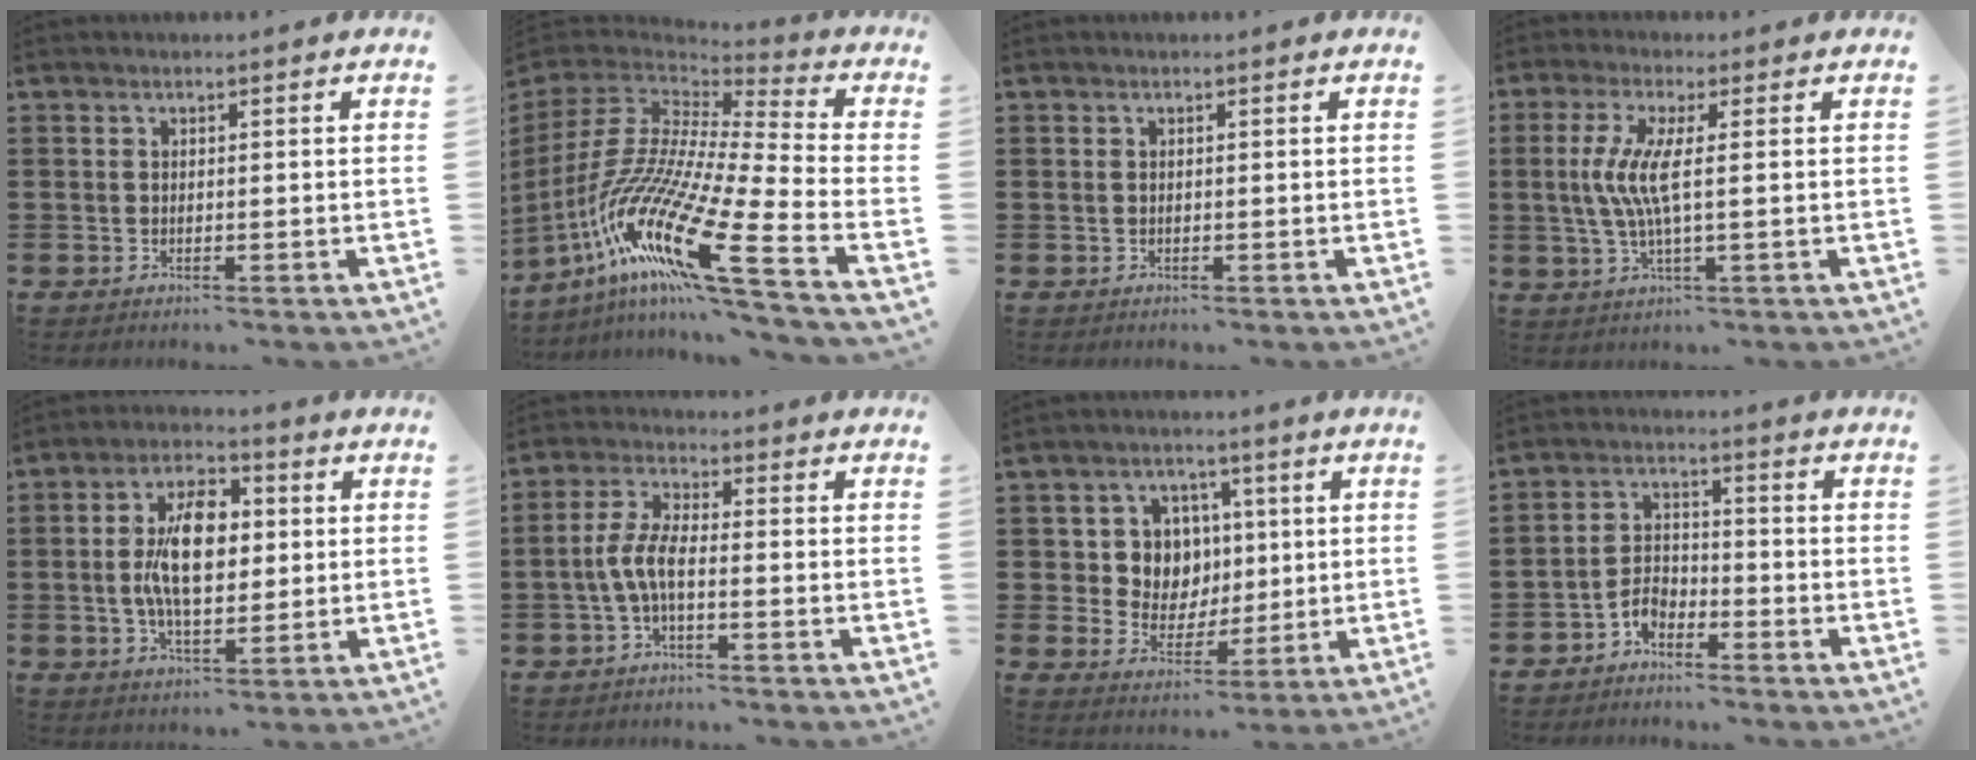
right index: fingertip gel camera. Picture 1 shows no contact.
{"total": 20.2, "force": [-10.7, 3.3, 16.8], "torque": [-0.389, -0.020, -0.211]}
{"total": 0.0}
{"total": 6.6, "force": [0.3, 0.5, 6.6], "torque": [-0.151, -0.016, -0.007]}
{"total": 10.3, "force": [0.7, 5.1, 8.9], "torque": [-0.166, 0.009, 0.007]}
{"total": 5.3, "force": [-1.7, 1.6, 4.8], "torque": [-0.119, -0.008, -0.041]}
{"total": 7.3, "force": [1.5, 6.6, 2.6], "torque": [-0.068, 0.014, 0.026]}
{"total": 3.8, "force": [-2.9, 2.0, 1.4], "torque": [-0.038, 0.008, -0.061]}